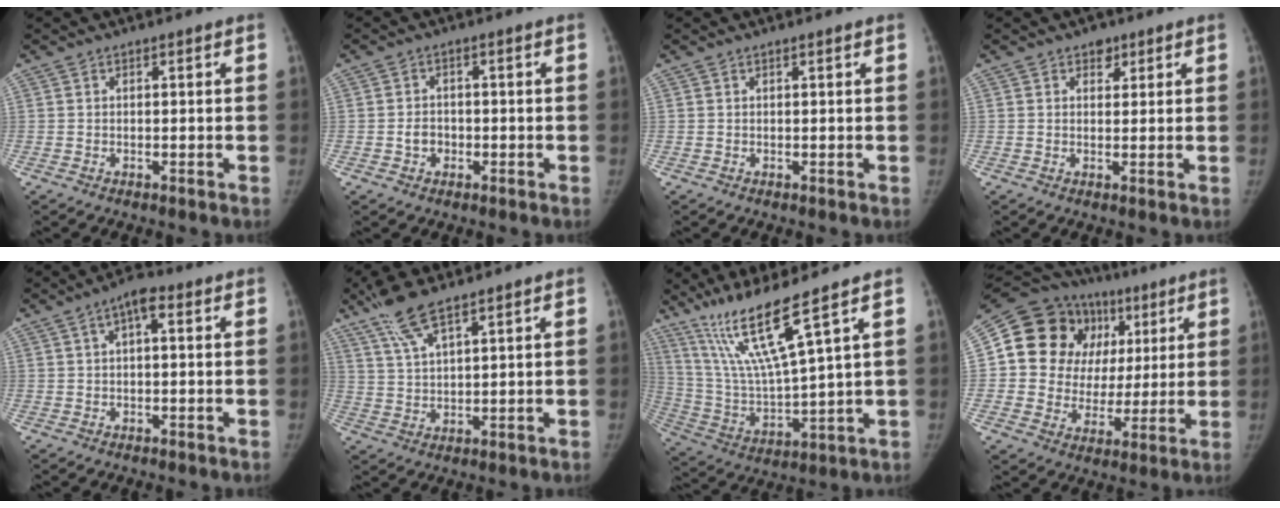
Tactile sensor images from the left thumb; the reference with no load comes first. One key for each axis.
{"total": 2.8, "fx": -0.8, "fy": 2.3, "fz": 1.2, "tx": -0.009, "ty": 0.009, "tz": -0.016}
{"total": 0.0}
{"total": 2.5, "fx": 1.5, "fy": 1.7, "fz": 0.9, "tx": 0.005, "ty": -0.007, "tz": 0.019}
{"total": 4.4, "fx": 1.5, "fy": 1.8, "fz": 3.8, "tx": -0.061, "ty": 0.013, "tz": 0.017}
{"total": 7.9, "fx": 5.6, "fy": 1.7, "fz": 5.3, "tx": -0.112, "ty": -0.015, "tz": 0.117}
{"total": 14.4, "fx": 9.3, "fy": -0.4, "fz": 11.0, "tx": -0.217, "ty": -0.055, "tz": 0.191}
{"total": 20.9, "fx": 5.9, "fy": 17.5, "fz": 9.7, "tx": -0.106, "ty": 0.034, "tz": 0.105}